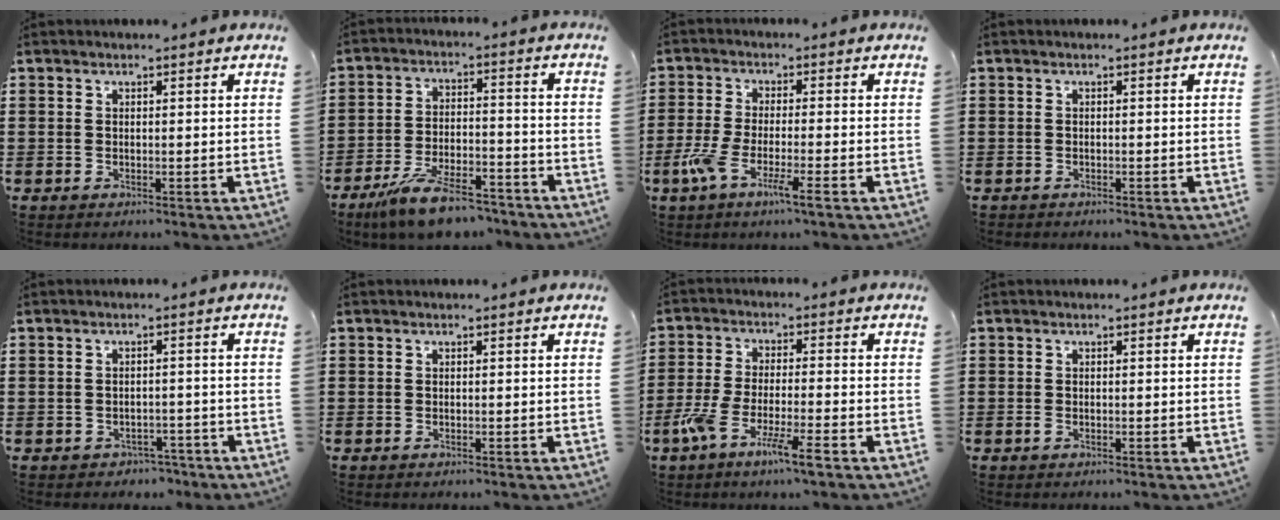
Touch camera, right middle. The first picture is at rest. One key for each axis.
{"total": 9.6, "fx": -8.0, "fy": 1.9, "fz": 4.9, "tx": -0.091, "ty": 0.017, "tz": -0.150}
{"total": 6.3, "fx": -3.6, "fy": 0.7, "fz": 5.1, "tx": -0.118, "ty": -0.015, "tz": -0.070}
{"total": 0.5, "fx": -0.5, "fy": 0.1, "fz": -0.1, "tx": -0.001, "ty": 0.000, "tz": -0.011}
{"total": 1.9, "fx": -1.8, "fy": 0.6, "fz": -0.2, "tx": -0.007, "ty": 0.001, "tz": -0.040}
{"total": 0.0}
{"total": 7.2, "fx": -4.8, "fy": 0.7, "fz": 5.4, "tx": -0.112, "ty": -0.011, "tz": -0.089}
{"total": 0.6, "fx": -0.3, "fy": 0.3, "fz": 0.4, "tx": -0.017, "ty": -0.005, "tz": -0.008}